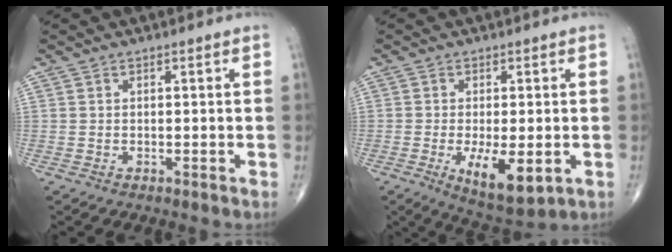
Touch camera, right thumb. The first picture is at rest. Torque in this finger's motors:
{"motor_torque": [1.31, 1.22, 0.11, -0.17, 0.23]}